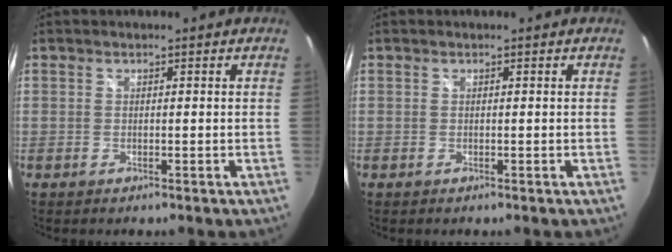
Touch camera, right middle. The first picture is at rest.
{"total": 0.0}